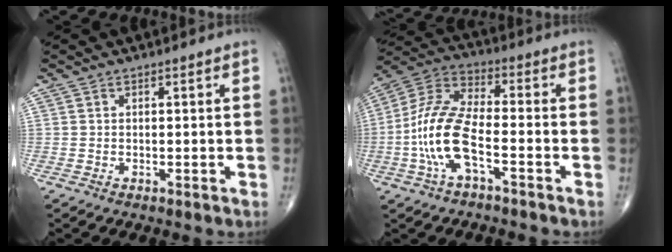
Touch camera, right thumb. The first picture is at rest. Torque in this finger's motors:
{"motor_torque": [0.32, 0.60, 1.63, -0.30, 0.50]}